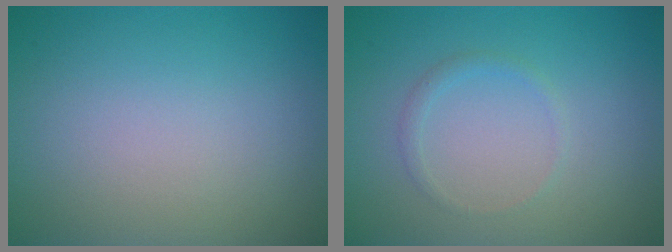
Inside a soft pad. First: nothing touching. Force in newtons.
{"total": 0.9, "press": 0.9, "slide": 0.1}